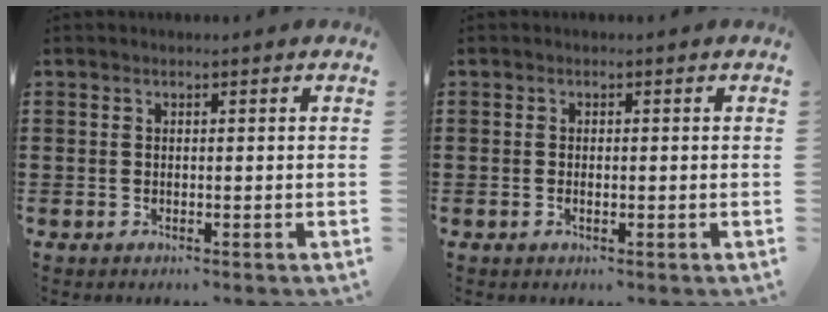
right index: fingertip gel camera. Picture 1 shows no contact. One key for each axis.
{"total": 1.0, "fx": -0.2, "fy": 0.4, "fz": 0.8, "tx": -0.016, "ty": 0.000, "tz": -0.004}